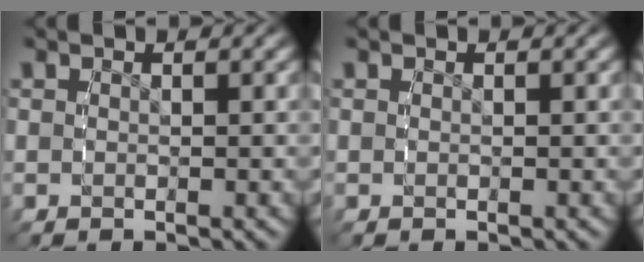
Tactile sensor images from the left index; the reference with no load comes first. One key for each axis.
{"total": 0.0}